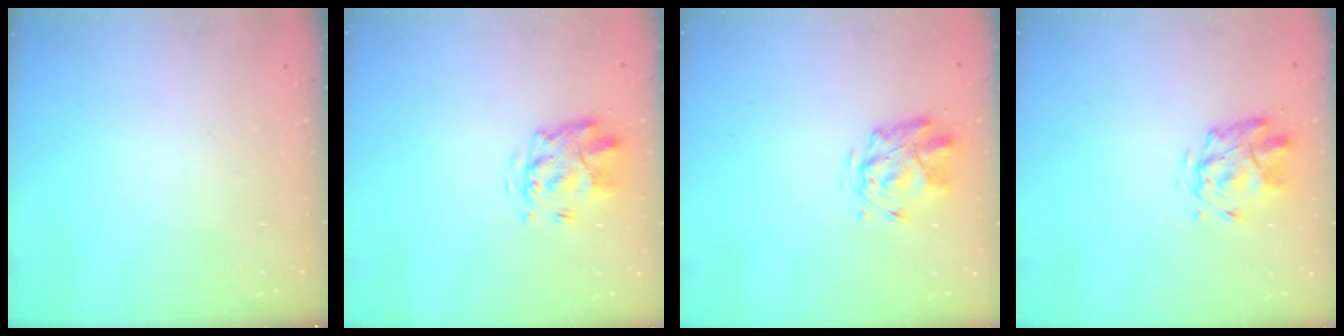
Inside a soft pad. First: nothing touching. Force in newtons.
{"total": 3.8, "press": 3.4, "slide": 1.7}
{"total": 2.9, "press": 2.5, "slide": 1.4}
{"total": 2.8, "press": 2.4, "slide": 1.3}